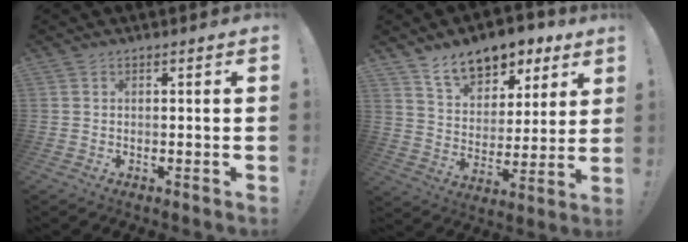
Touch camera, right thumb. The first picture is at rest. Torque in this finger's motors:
{"motor_torque": [1.01, 1.72, 0.29, 0.09, 0.08]}